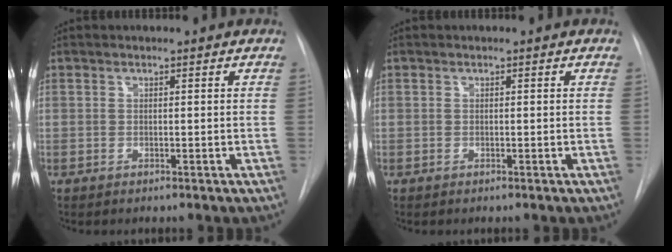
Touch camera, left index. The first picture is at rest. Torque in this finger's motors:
{"motor_torque": [0.00, 0.00, -0.01, 0.00]}